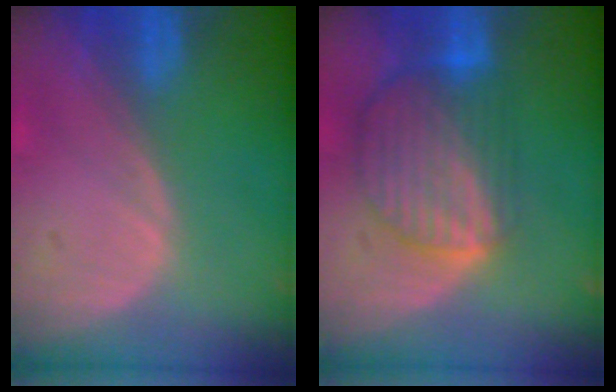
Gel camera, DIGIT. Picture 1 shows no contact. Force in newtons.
{"total": 9.0, "press": 7.7, "slide": 4.6}